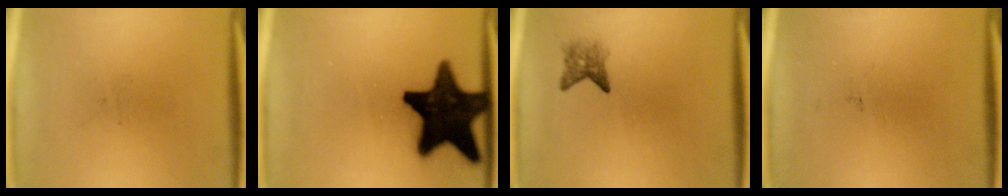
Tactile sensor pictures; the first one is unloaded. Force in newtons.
{"total": 19.8}
{"total": 2.2}
{"total": 0.0}